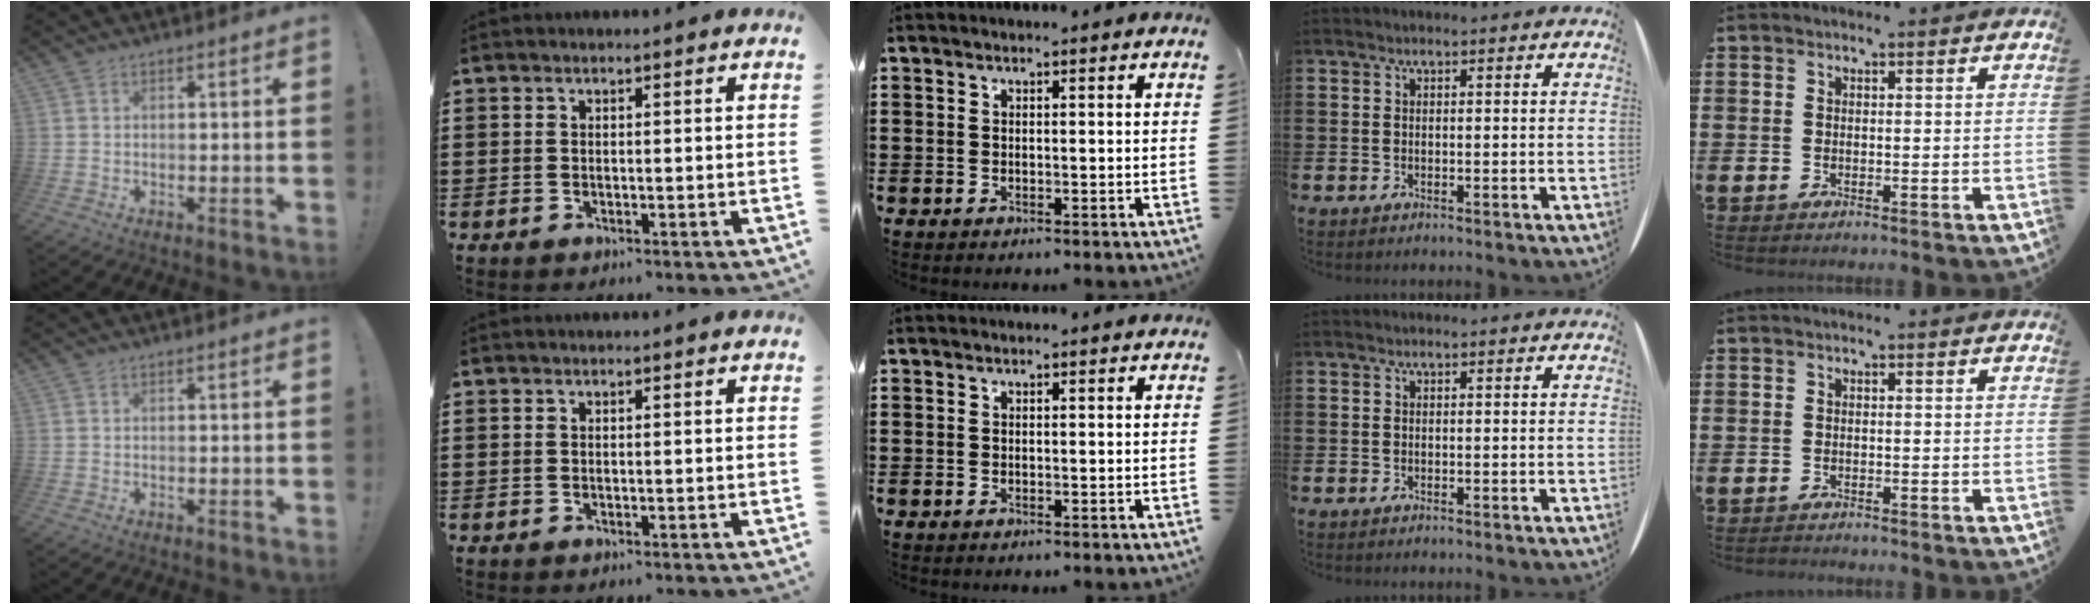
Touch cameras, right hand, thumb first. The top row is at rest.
{}